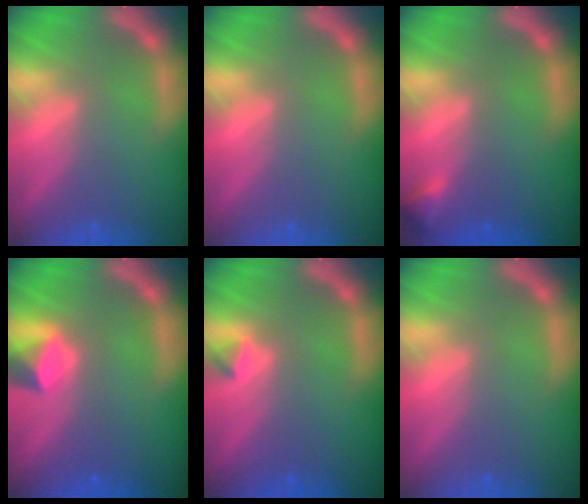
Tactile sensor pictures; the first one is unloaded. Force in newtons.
{"total": 0.0}
{"total": 1.4}
{"total": 2.4}
{"total": 0.9}
{"total": 0.0}